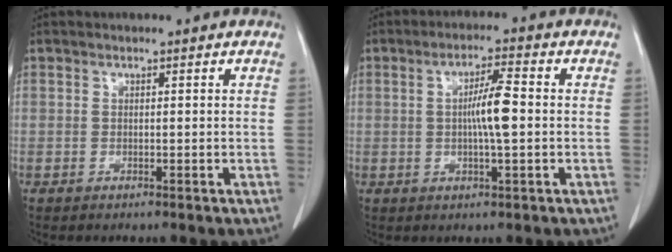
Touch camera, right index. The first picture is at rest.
{"total": 5.5, "force": [-0.3, 0.3, 5.5], "torque": [-0.100, 0.004, -0.009]}